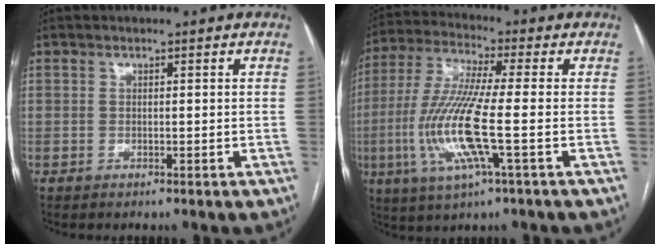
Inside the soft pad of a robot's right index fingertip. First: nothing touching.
{"total": 13.1, "force": [-3.1, 0.5, 12.7], "torque": [-0.275, -0.013, -0.067]}